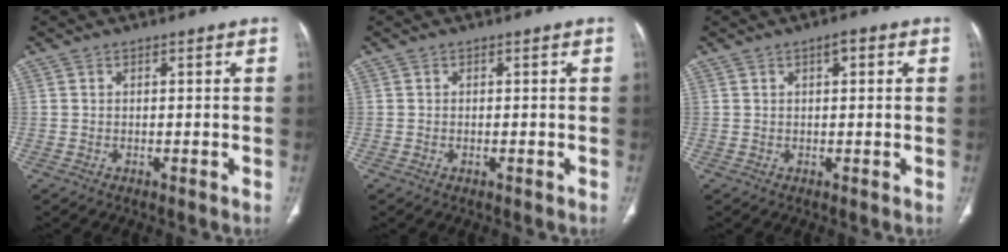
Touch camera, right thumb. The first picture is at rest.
{"total": 0.0}
{"total": 2.5, "force": [1.0, 1.0, 2.1], "torque": [-0.027, 0.001, 0.013]}